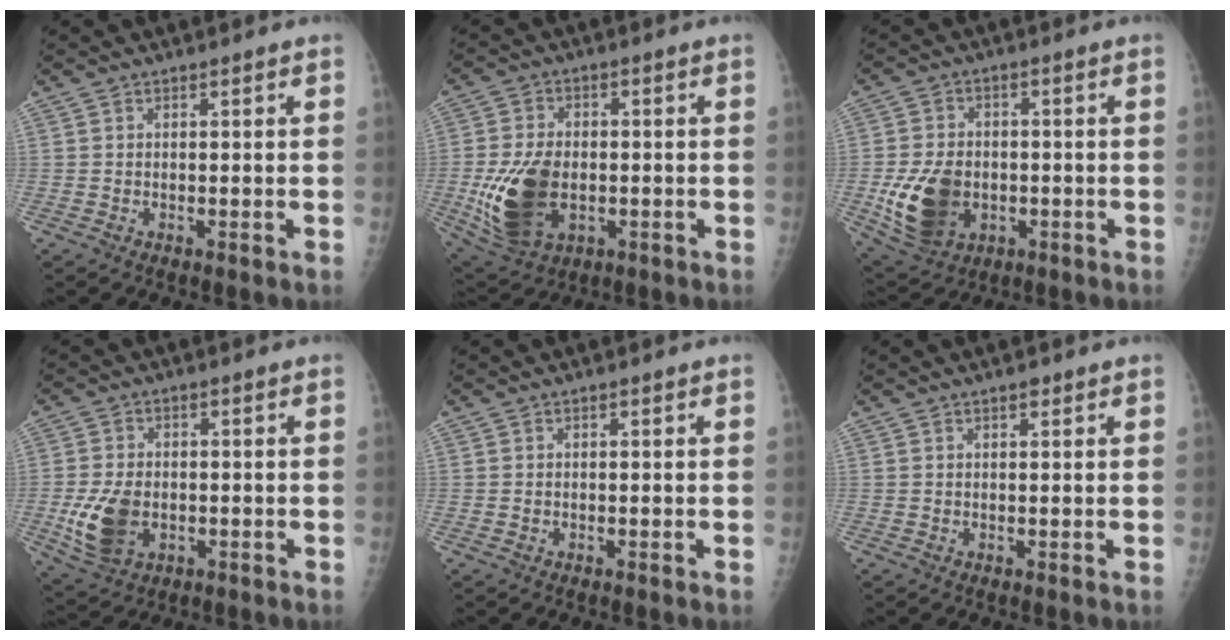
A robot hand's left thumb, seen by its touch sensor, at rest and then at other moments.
{"total": 14.5, "force": [-2.5, 9.2, 10.9], "torque": [-0.198, -0.003, -0.029]}
{"total": 12.3, "force": [-2.4, 8.9, 8.2], "torque": [-0.139, 0.001, -0.030]}
{"total": 9.1, "force": [-1.9, 6.1, 6.5], "torque": [-0.124, -0.002, -0.024]}
{"total": 0.0}
{"total": 1.1, "force": [0.7, 0.4, 0.7], "torque": [-0.008, -0.002, 0.010]}